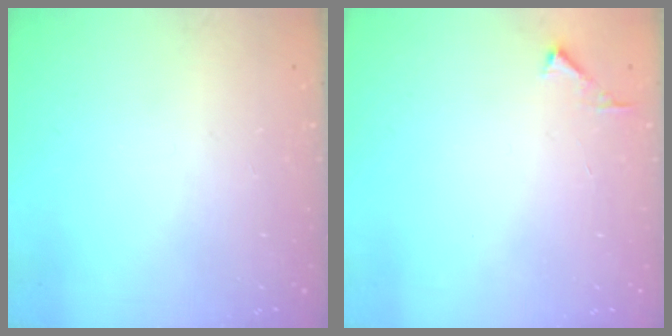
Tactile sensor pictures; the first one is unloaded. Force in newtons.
{"total": 2.8, "press": 2.8, "slide": 0.3}